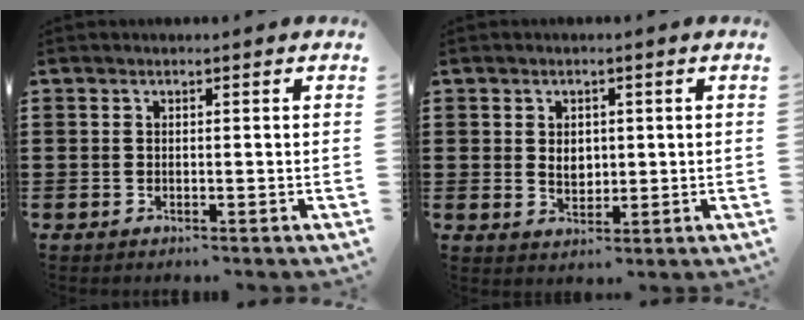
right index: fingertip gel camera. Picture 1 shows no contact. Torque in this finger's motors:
{"motor_torque": [2.14, 0.00, 0.14, 0.06]}